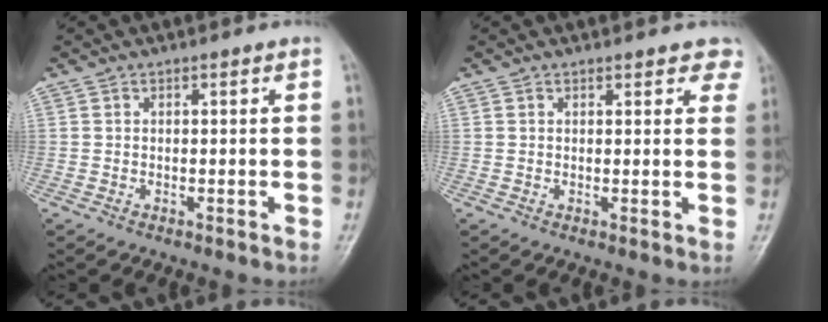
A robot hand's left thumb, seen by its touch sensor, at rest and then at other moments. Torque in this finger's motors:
{"motor_torque": [0.00, 0.05, -0.08, -0.13, 0.00]}